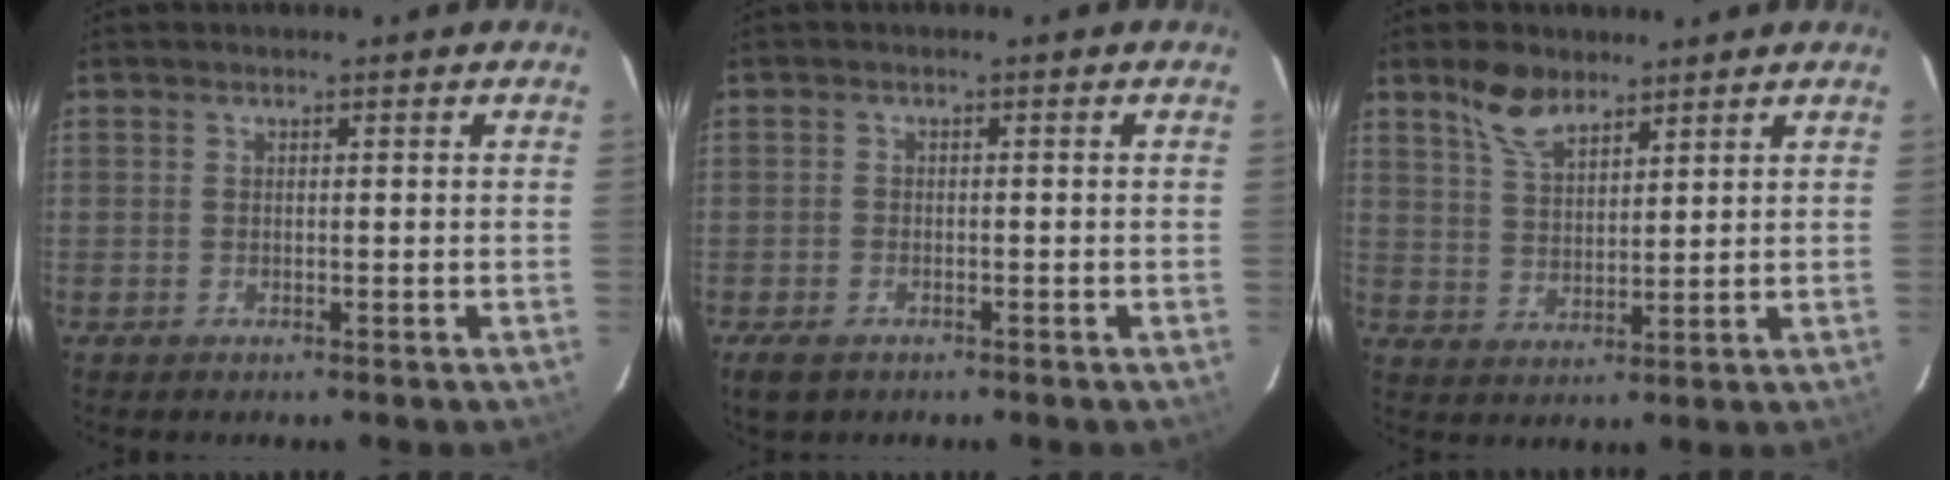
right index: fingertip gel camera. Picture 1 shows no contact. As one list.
[{"total": 3.9, "force": [-2.5, 2.4, 1.7], "torque": [-0.044, -0.007, -0.042]}, {"total": 6.9, "force": [5.1, 3.1, 3.4], "torque": [-0.061, 0.006, 0.100]}]